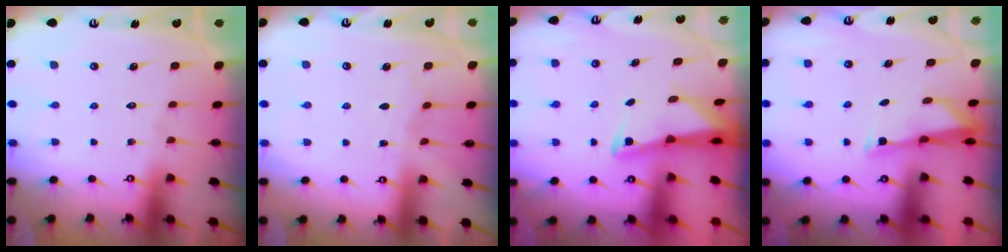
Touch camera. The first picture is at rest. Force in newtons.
{"total": 3.2, "press": 3.2, "slide": 0.4}
{"total": 2.4, "press": 2.3, "slide": 0.5}
{"total": 2.9, "press": 2.9, "slide": 0.6}